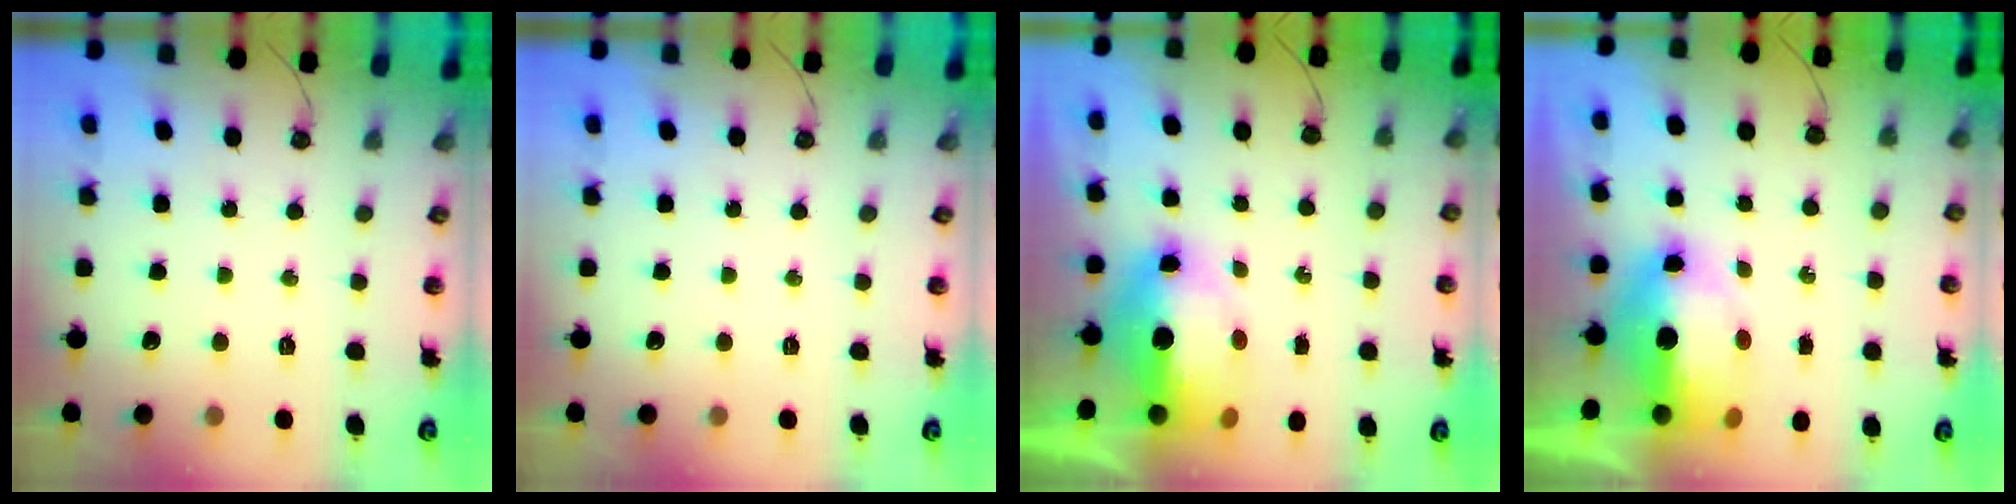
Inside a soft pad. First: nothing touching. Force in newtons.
{"total": 0.0}
{"total": 11.2, "press": 11.1, "slide": 1.5}
{"total": 11.2, "press": 11.1, "slide": 1.5}